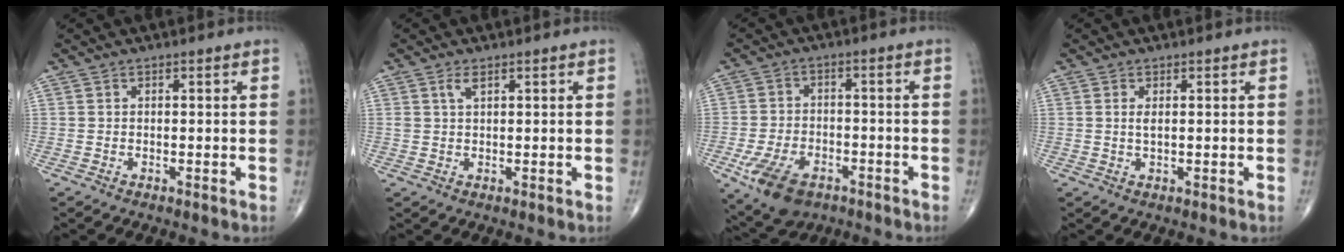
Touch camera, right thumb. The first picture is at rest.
{"total": 2.0, "force": [1.1, 0.8, 1.4], "torque": [-0.030, -0.001, 0.024]}
{"total": 10.9, "force": [-5.4, 6.4, 6.9], "torque": [-0.123, 0.018, -0.087]}
{"total": 1.4, "force": [0.3, 0.4, 1.3], "torque": [-0.028, -0.003, 0.009]}